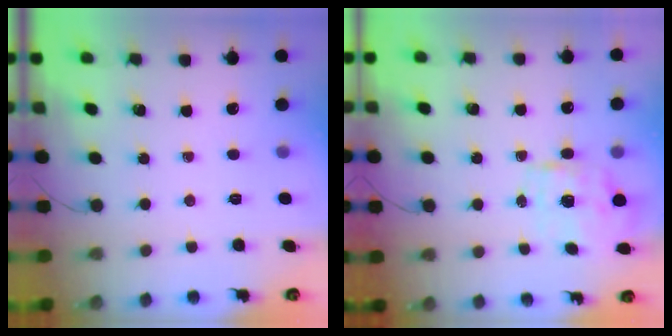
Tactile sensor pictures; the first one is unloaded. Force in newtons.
{"total": 1.8, "press": 1.7, "slide": 0.6}